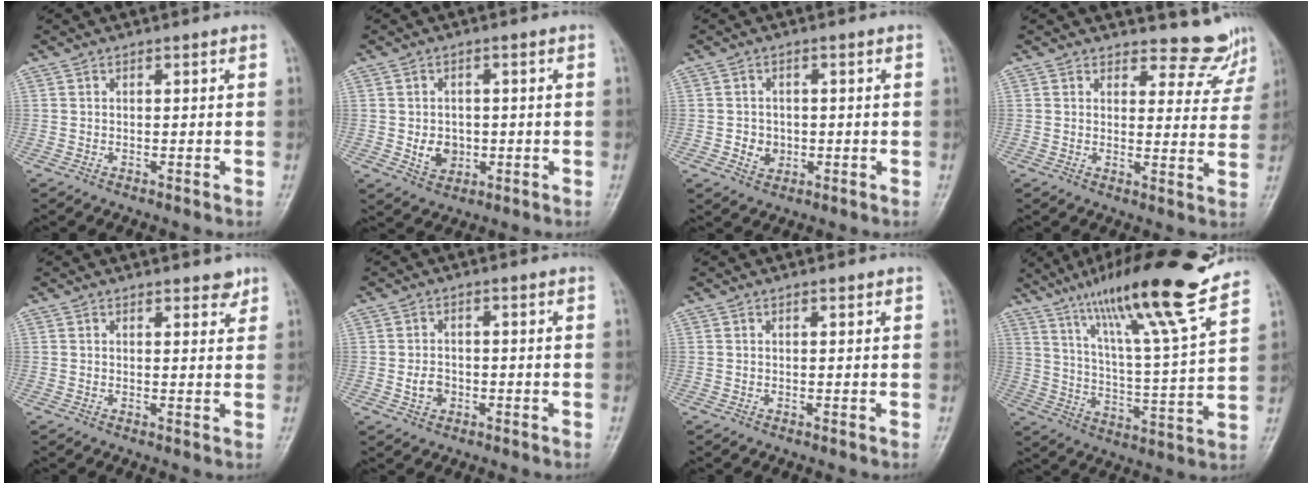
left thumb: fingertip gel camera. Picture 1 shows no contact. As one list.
[{"total": 4.7, "force": [-0.6, 3.9, 2.6], "torque": [-0.024, 0.001, -0.002]}, {"total": 3.4, "force": [-0.6, 3.0, 1.5], "torque": [-0.010, 0.003, -0.004]}, {"total": 6.8, "force": [6.5, 2.0, -0.2], "torque": [0.030, -0.064, 0.069]}, {"total": 2.7, "force": [2.1, 1.0, 1.2], "torque": [0.001, -0.013, 0.026]}, {"total": 3.1, "force": [-0.8, 2.5, 1.7], "torque": [-0.019, 0.004, -0.013]}, {"total": 0.6, "force": [0.5, 0.2, 0.3], "torque": [-0.007, -0.003, 0.007]}, {"total": 20.7, "force": [14.9, 1.1, 14.3], "torque": [-0.212, -0.063, 0.246]}]